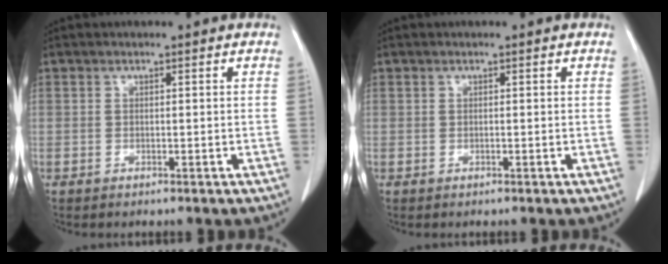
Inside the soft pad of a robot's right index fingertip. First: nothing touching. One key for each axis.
{"total": 0.0}